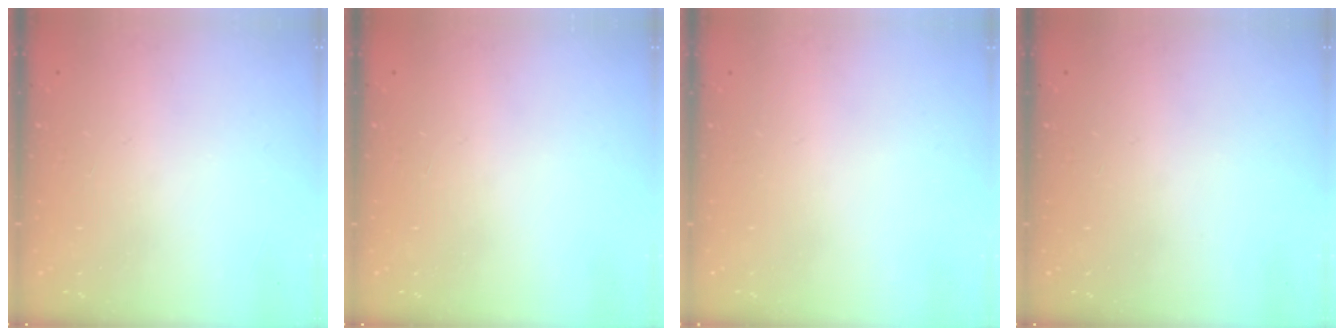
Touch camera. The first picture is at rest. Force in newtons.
{"total": 0.9, "press": 0.0, "slide": 0.9}
{"total": 0.0}
{"total": 12.1, "press": 3.1, "slide": 11.7}